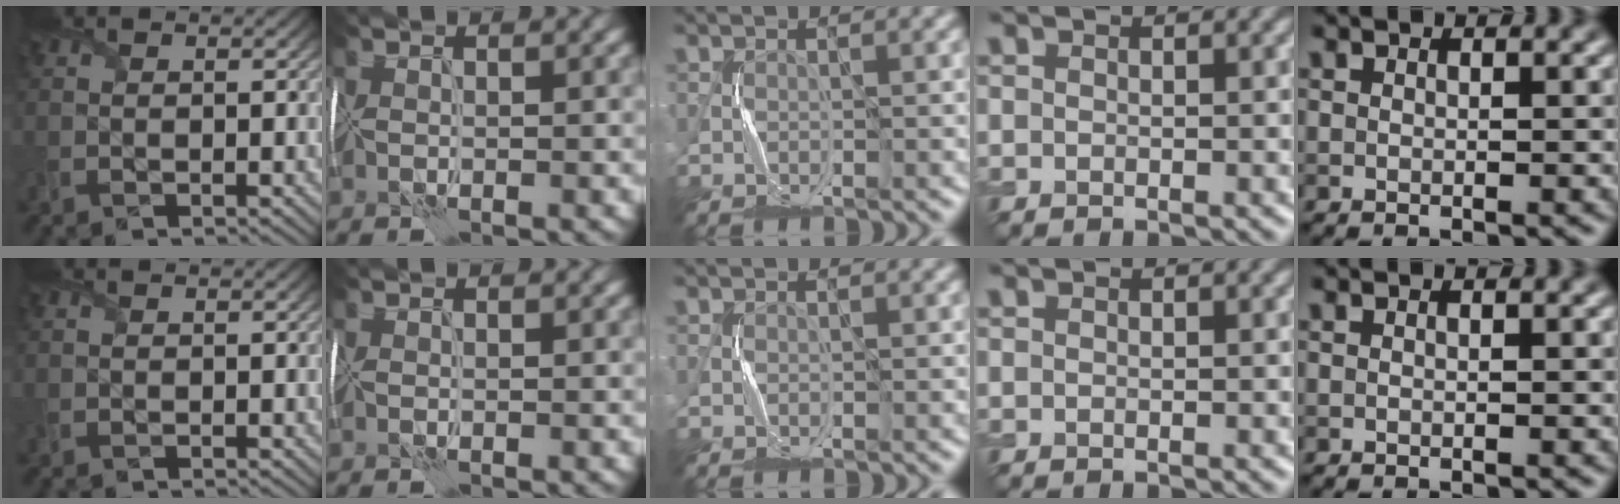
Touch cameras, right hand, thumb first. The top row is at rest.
{}